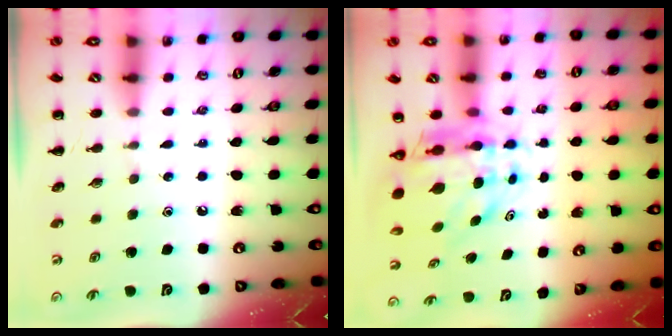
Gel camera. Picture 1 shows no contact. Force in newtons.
{"total": 8.1, "press": 7.7, "slide": 2.5}